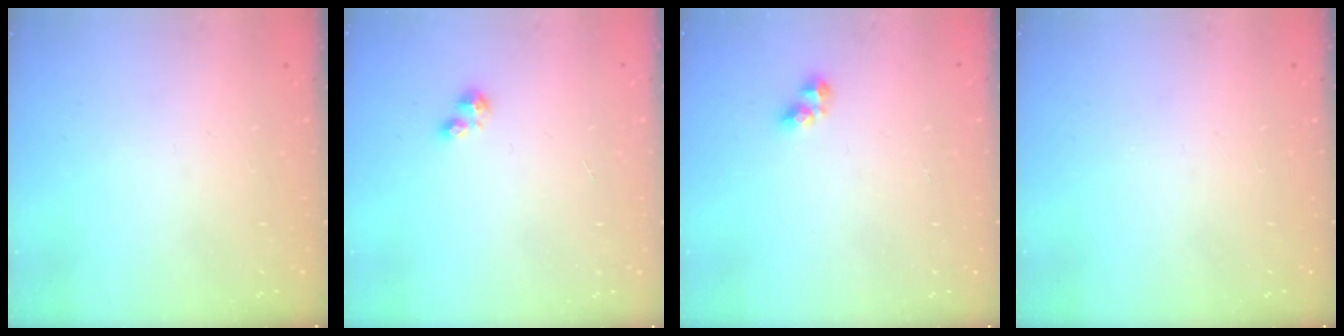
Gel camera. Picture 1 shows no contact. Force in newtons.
{"total": 2.1, "press": 2.1, "slide": 0.3}
{"total": 4.4, "press": 4.4, "slide": 0.3}
{"total": 0.0}